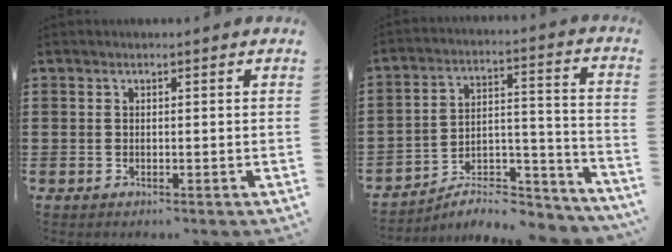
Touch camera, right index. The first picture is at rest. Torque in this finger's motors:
{"motor_torque": [0.16, 0.33, 0.28, 0.04]}